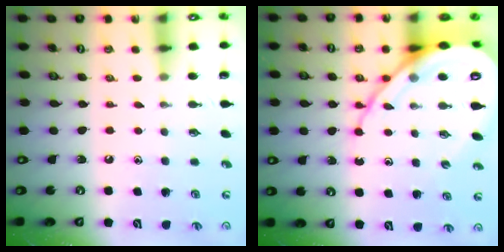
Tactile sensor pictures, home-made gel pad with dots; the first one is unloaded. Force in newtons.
{"total": 16.8, "press": 16.7, "slide": 1.8}